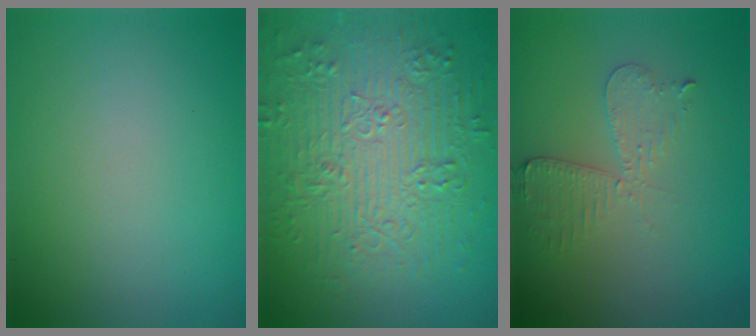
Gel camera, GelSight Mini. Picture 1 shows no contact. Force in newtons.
{"total": 9.2, "press": 6.8, "slide": 6.2}
{"total": 2.7, "press": 2.4, "slide": 1.1}